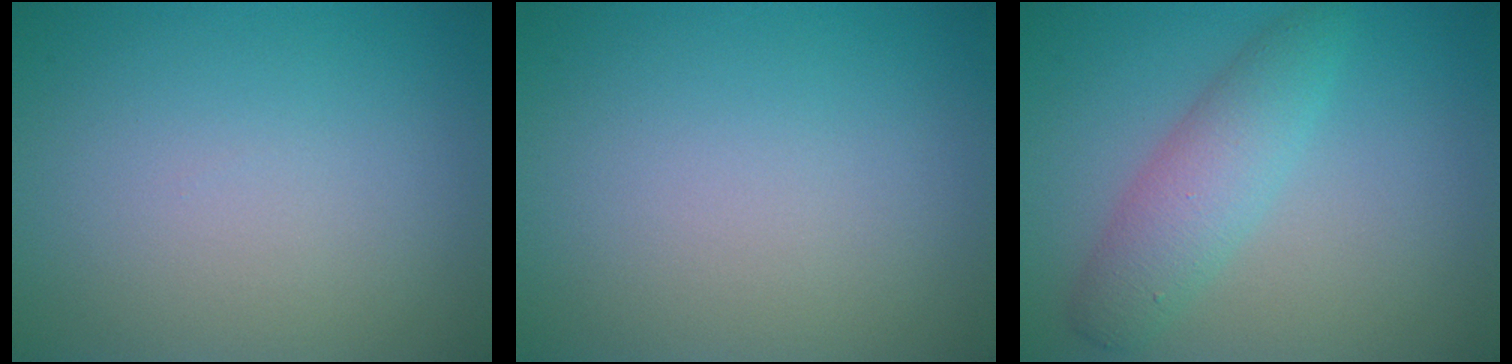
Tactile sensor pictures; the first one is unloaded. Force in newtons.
{"total": 0.0}
{"total": 3.7, "press": 3.7, "slide": 0.0}